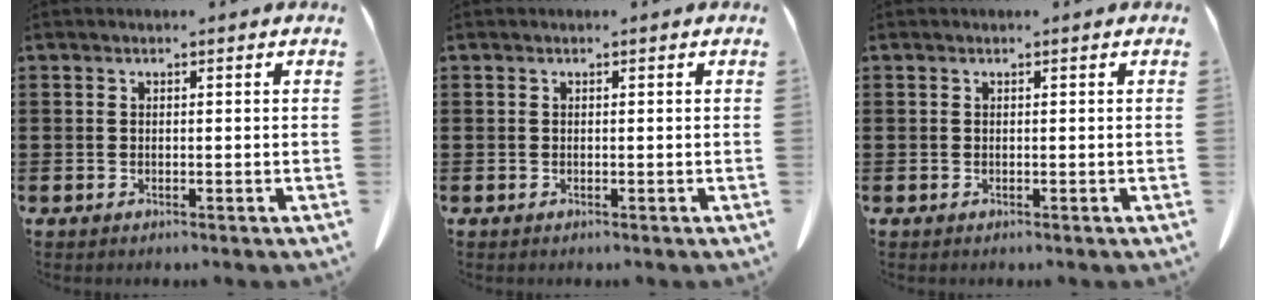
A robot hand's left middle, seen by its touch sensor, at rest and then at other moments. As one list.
[{"total": 0.0}, {"total": 0.0}]